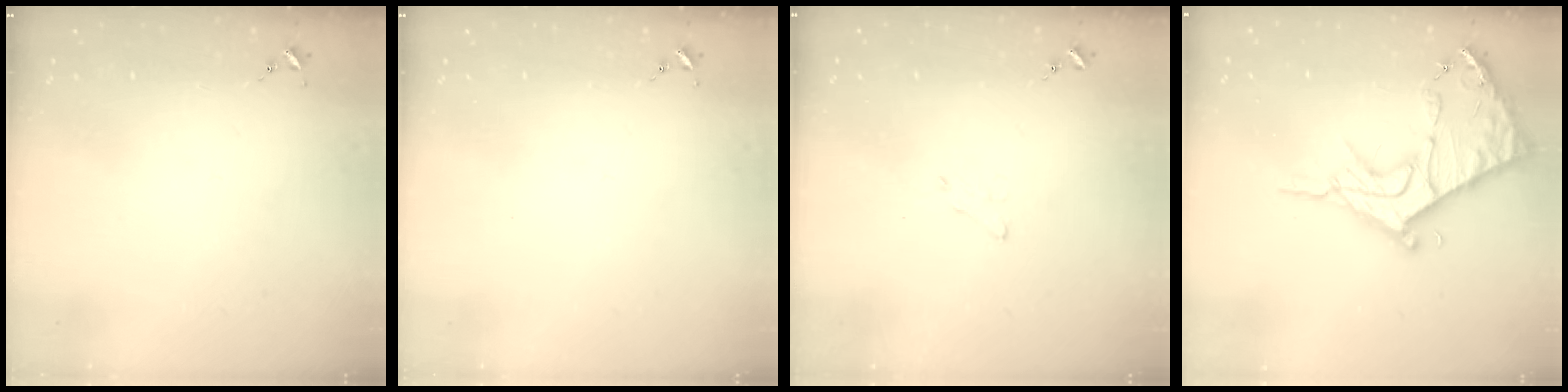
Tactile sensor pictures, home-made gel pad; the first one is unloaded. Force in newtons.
{"total": 0.0}
{"total": 3.6, "press": 3.6, "slide": 0.4}
{"total": 16.8, "press": 16.8, "slide": 1.3}